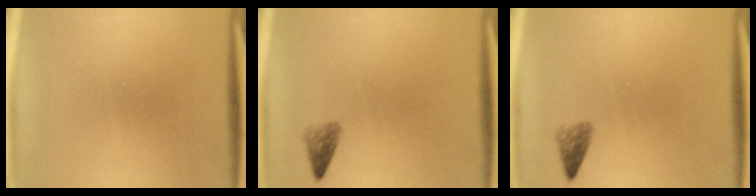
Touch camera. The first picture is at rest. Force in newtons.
{"total": 1.7}
{"total": 1.7}